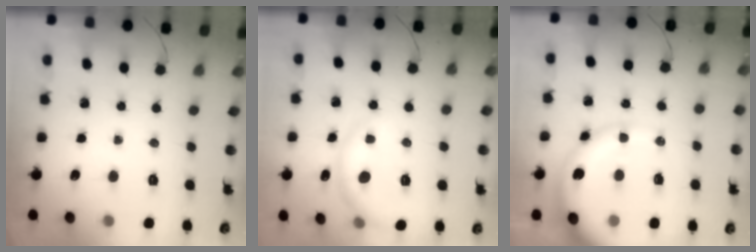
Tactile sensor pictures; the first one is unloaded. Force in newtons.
{"total": 6.7, "press": 6.6, "slide": 1.0}
{"total": 13.7, "press": 13.1, "slide": 3.7}